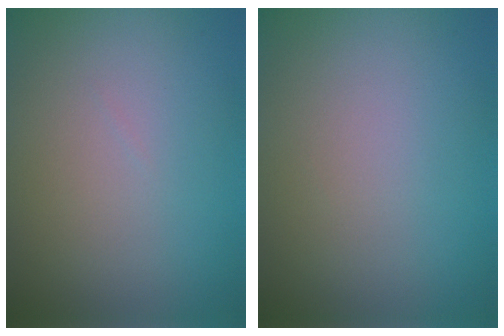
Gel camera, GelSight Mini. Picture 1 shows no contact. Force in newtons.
{"total": 0.0}